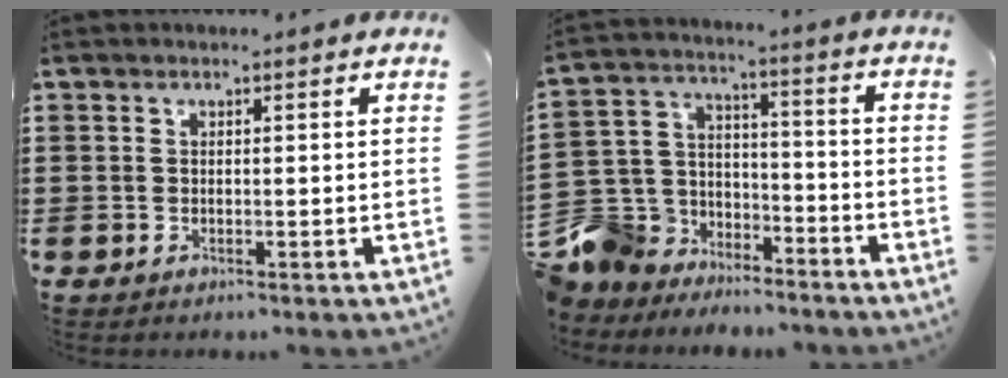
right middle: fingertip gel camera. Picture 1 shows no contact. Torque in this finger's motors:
{"motor_torque": [1.20, -0.94, 0.54, 0.21]}